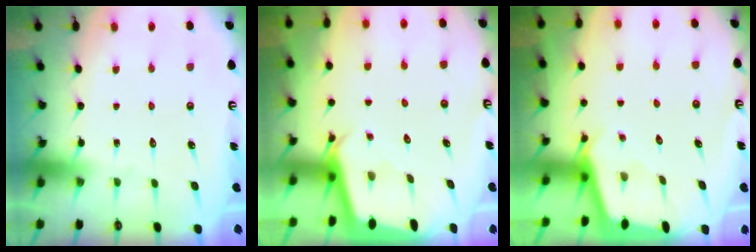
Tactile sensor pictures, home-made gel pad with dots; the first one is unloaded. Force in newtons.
{"total": 2.3, "press": 2.3, "slide": 0.1}
{"total": 1.8, "press": 1.8, "slide": 0.2}